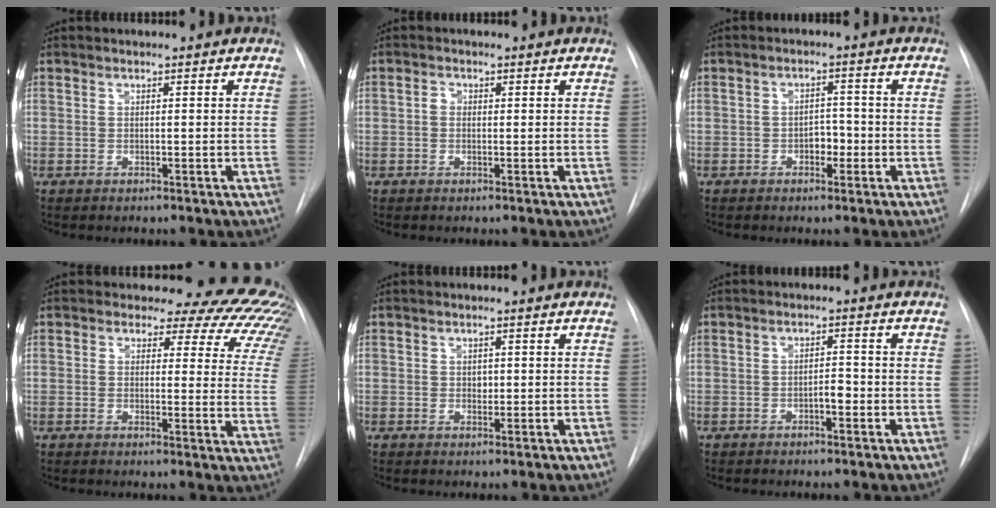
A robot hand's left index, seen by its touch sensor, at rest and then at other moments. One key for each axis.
{"total": 1.1, "fx": 0.1, "fy": 0.9, "fz": 0.6, "tx": -0.010, "ty": 0.007, "tz": -0.002}
{"total": 2.7, "fx": -1.1, "fy": 1.6, "fz": 1.8, "tx": -0.020, "ty": 0.010, "tz": -0.015}
{"total": 17.0, "fx": 14.3, "fy": 7.3, "fz": 5.7, "tx": -0.050, "ty": -0.047, "tz": 0.125}
{"total": 0.9, "fx": 0.1, "fy": 0.7, "fz": 0.5, "tx": -0.006, "ty": 0.002, "tz": 0.004}
{"total": 2.0, "fx": -1.0, "fy": 0.7, "fz": 1.6, "tx": -0.022, "ty": 0.005, "tz": -0.014}